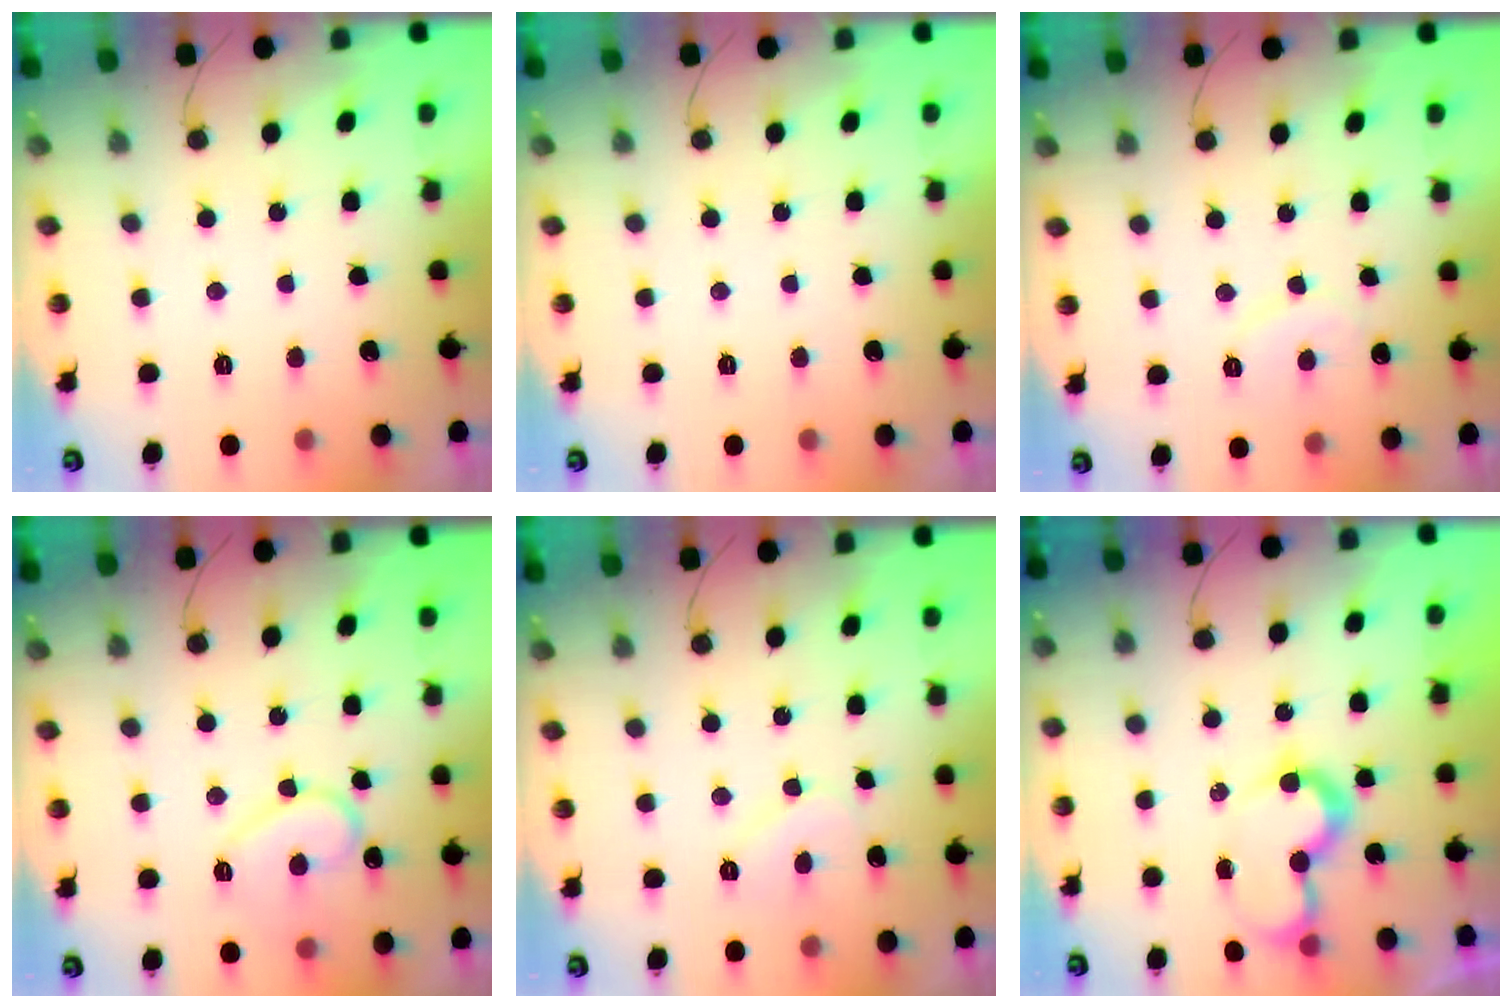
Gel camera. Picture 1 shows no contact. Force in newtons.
{"total": 0.0}
{"total": 6.8, "press": 6.8, "slide": 0.6}
{"total": 11.4, "press": 11.4, "slide": 0.9}
{"total": 4.8, "press": 4.7, "slide": 0.6}
{"total": 8.2, "press": 8.2, "slide": 0.4}